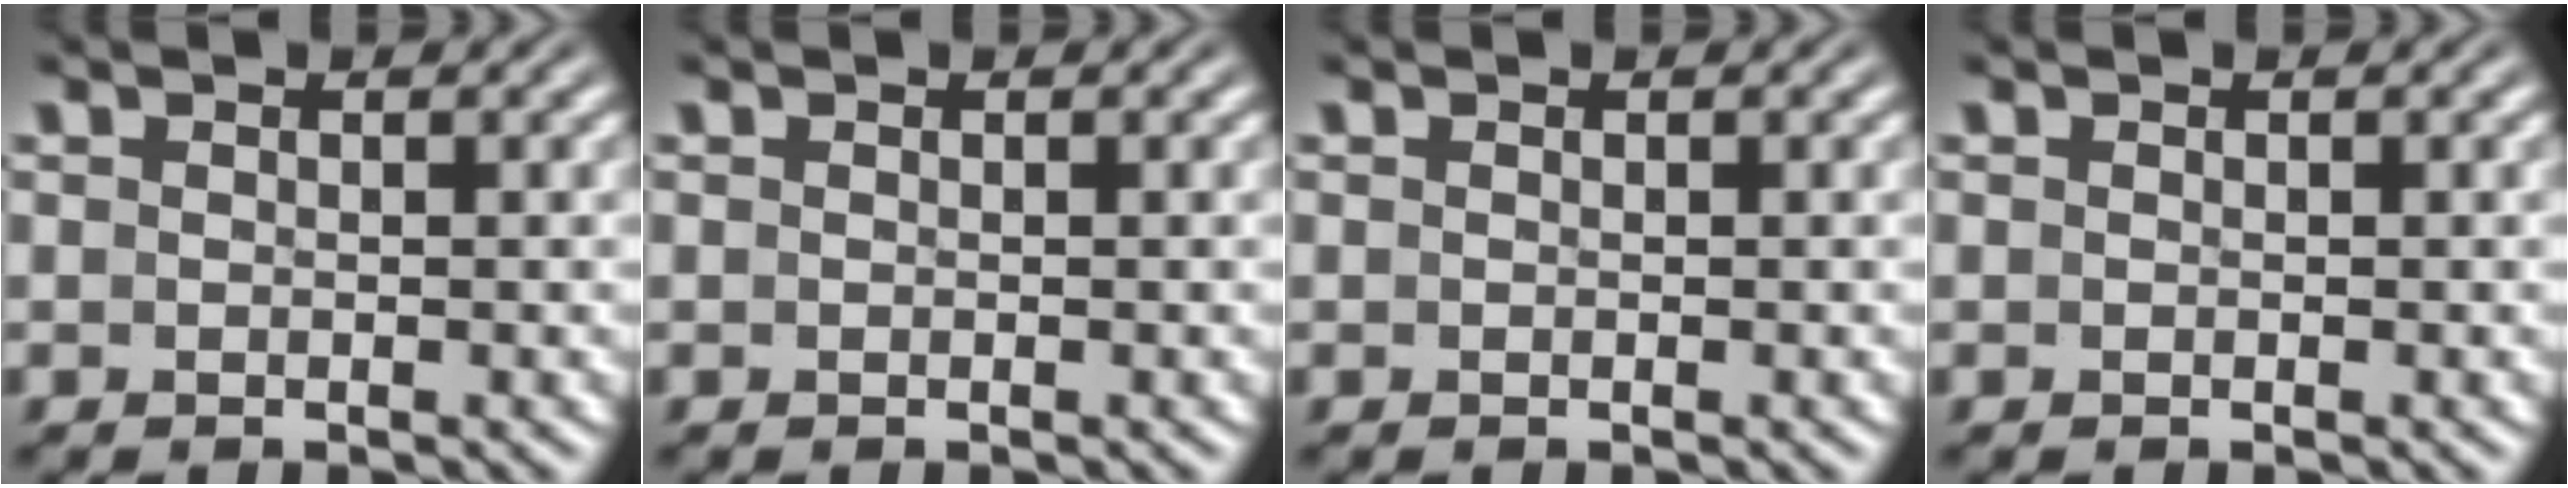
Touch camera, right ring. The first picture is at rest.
{"total": 0.0}
{"total": 0.0}
{"total": 0.0}